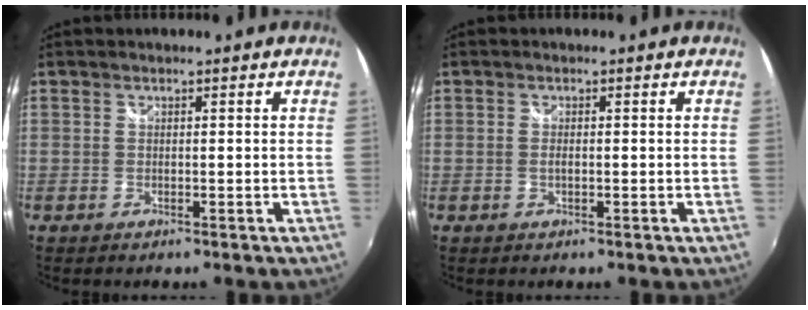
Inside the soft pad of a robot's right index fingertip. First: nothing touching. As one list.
[{"total": 0.7, "force": [-0.2, 0.3, 0.7], "torque": [-0.016, 0.000, -0.004]}]